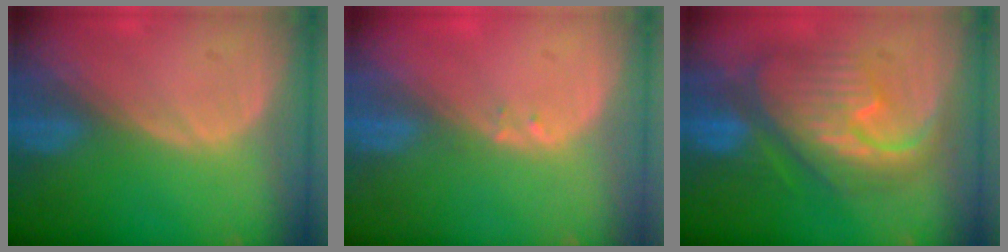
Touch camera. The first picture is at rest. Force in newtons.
{"total": 0.6, "press": 0.6, "slide": 0.2}
{"total": 10.7, "press": 10.7, "slide": 0.9}